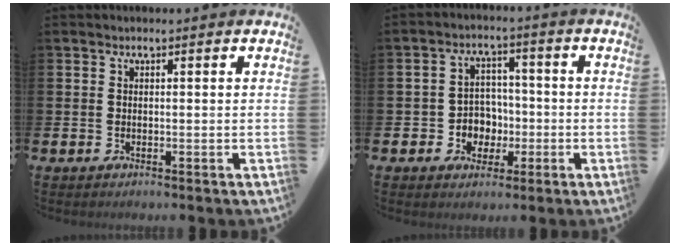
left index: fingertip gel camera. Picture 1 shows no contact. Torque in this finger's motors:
{"motor_torque": [0.29, -0.11, 0.11, 0.02]}